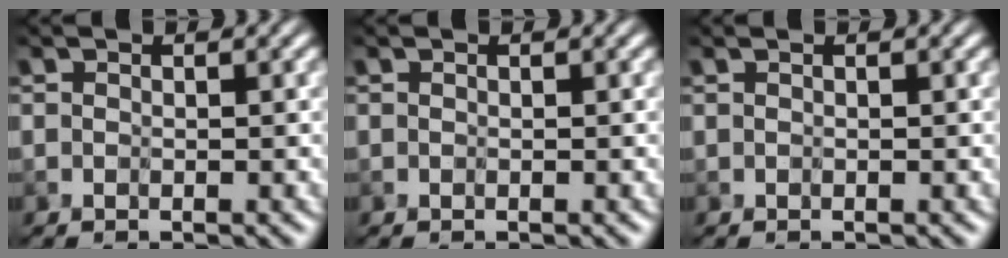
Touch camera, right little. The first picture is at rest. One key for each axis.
{"total": 0.0}
{"total": 0.0}